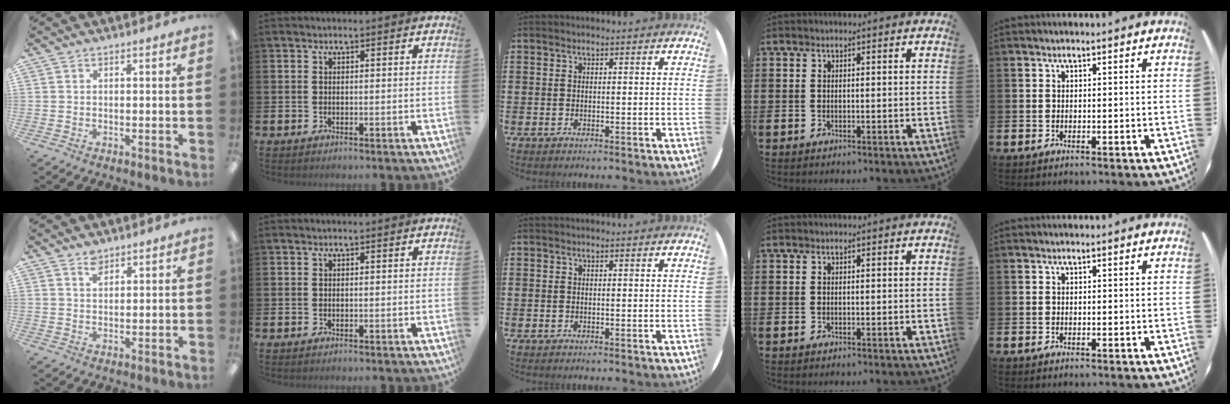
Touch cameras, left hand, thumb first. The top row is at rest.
{"thumb": {"total": 2.8, "force": [2.3, 1.3, 1.0], "torque": [-0.015, -0.005, 0.042]}}